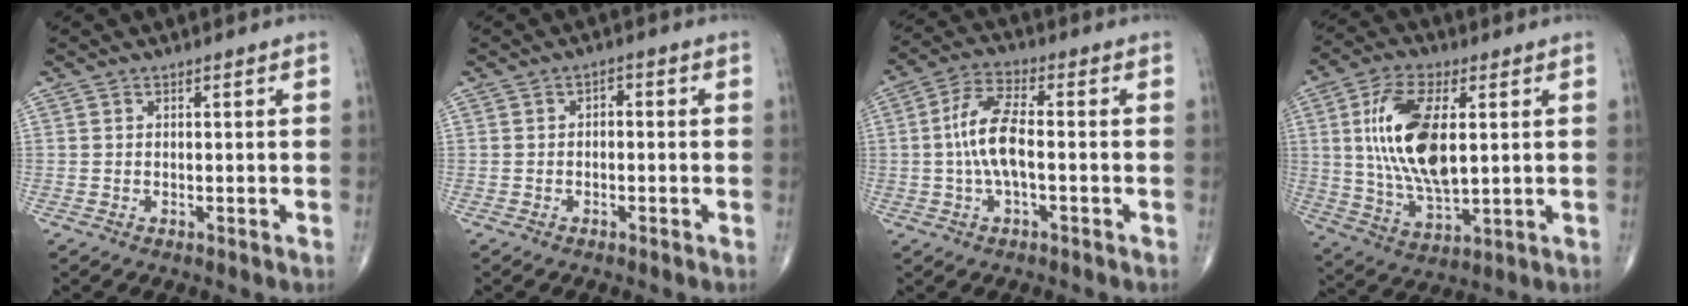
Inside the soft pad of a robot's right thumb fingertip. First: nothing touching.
{"total": 1.6, "force": [-0.3, 1.1, 1.2], "torque": [-0.010, 0.012, -0.011]}
{"total": 8.7, "force": [-0.8, 3.1, 8.1], "torque": [-0.177, 0.023, -0.019]}
{"total": 16.9, "force": [2.8, 7.9, 14.7], "torque": [-0.282, -0.014, 0.057]}